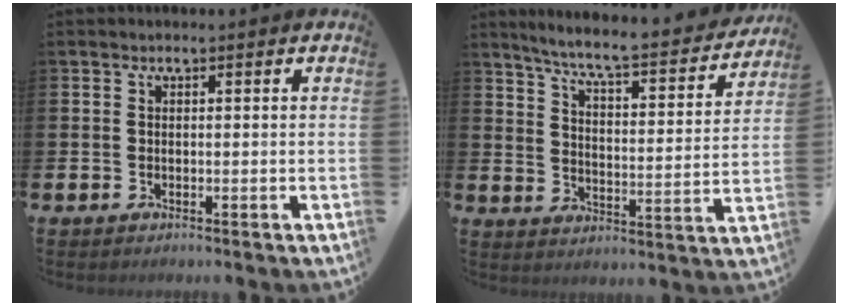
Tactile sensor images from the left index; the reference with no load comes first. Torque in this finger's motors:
{"motor_torque": [-0.01, -0.55, 0.51, 0.17]}